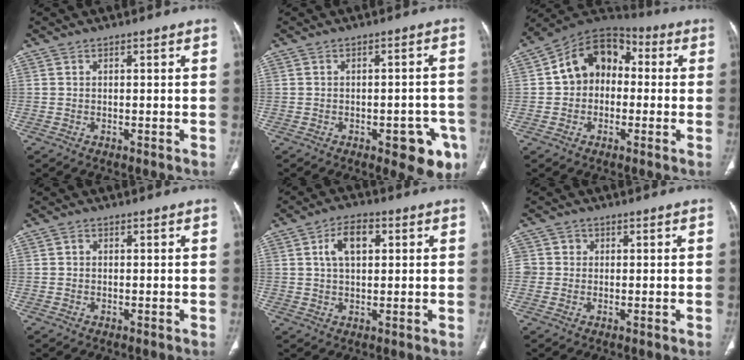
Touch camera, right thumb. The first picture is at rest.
{"total": 9.3, "force": [-4.1, 4.2, 7.2], "torque": [-0.056, 0.017, -0.044]}
{"total": 12.7, "force": [0.7, 9.9, 7.9], "torque": [-0.093, 0.042, -0.006]}
{"total": 0.8, "force": [0.1, 0.7, 0.3], "torque": [-0.001, 0.002, 0.000]}
{"total": 6.9, "force": [1.9, 4.0, 5.3], "torque": [-0.084, 0.007, 0.030]}
{"total": 3.0, "force": [0.2, 3.0, 0.4], "torque": [0.017, 0.006, 0.004]}